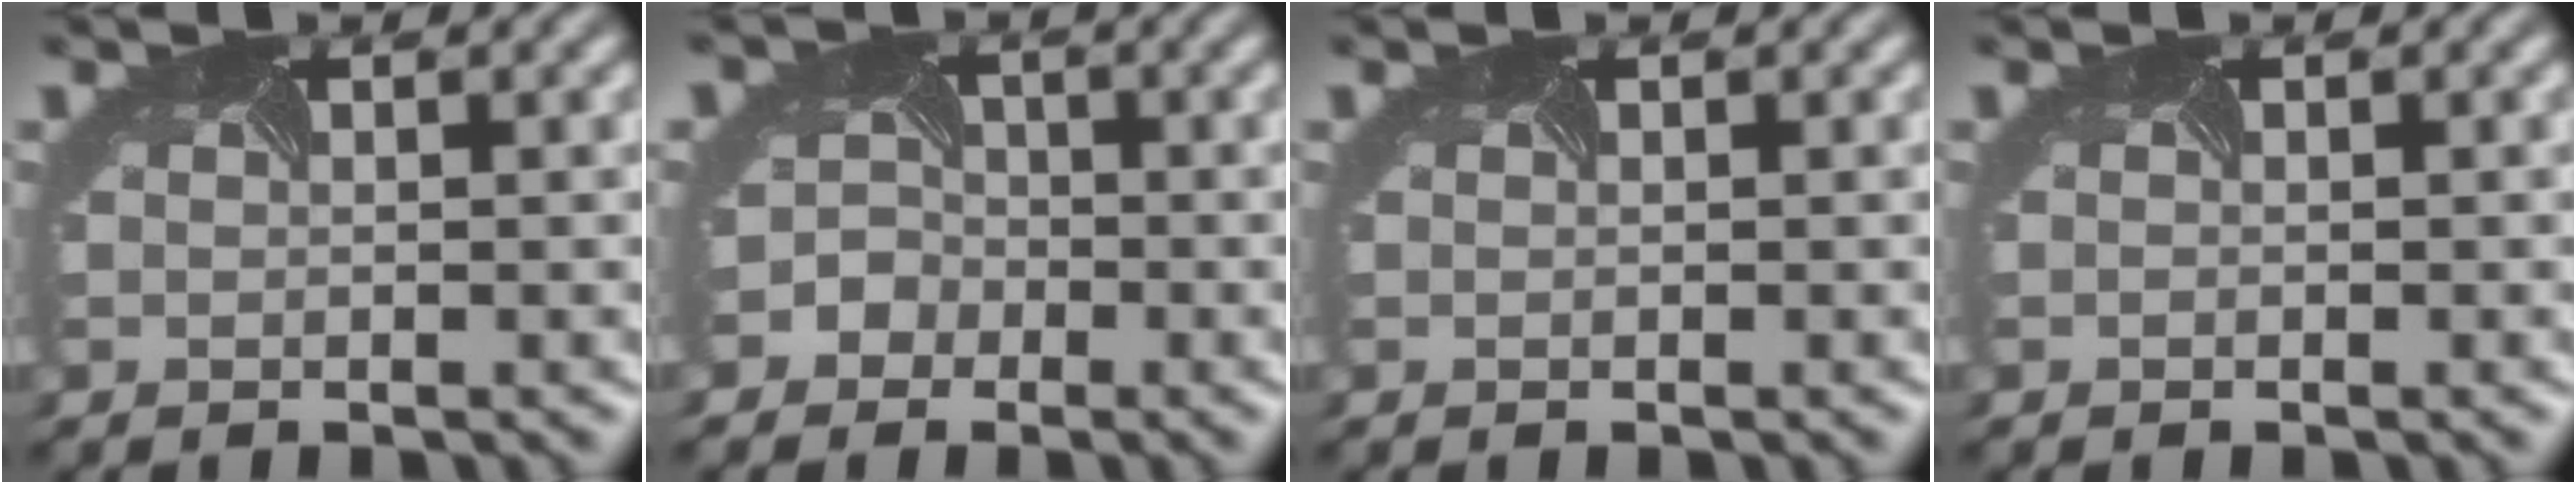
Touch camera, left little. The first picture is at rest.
{"total": 3.1, "force": [-1.7, 2.7, -0.2], "torque": [0.019, 0.017, -0.041]}
{"total": 0.0}
{"total": 0.0}